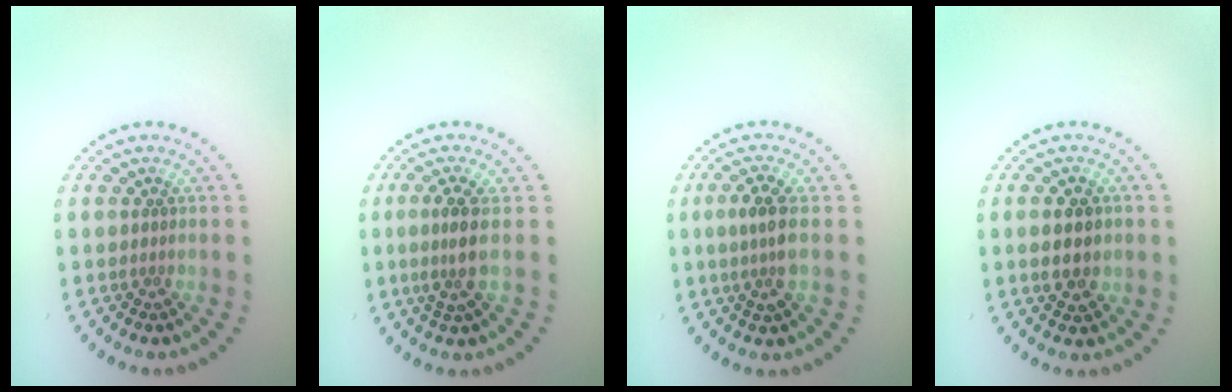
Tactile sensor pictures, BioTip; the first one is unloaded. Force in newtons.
{"total": 2.5, "press": 1.9, "slide": 1.6}
{"total": 2.7, "press": 2.5, "slide": 1.1}
{"total": 3.7, "press": 3.7, "slide": 0.0}